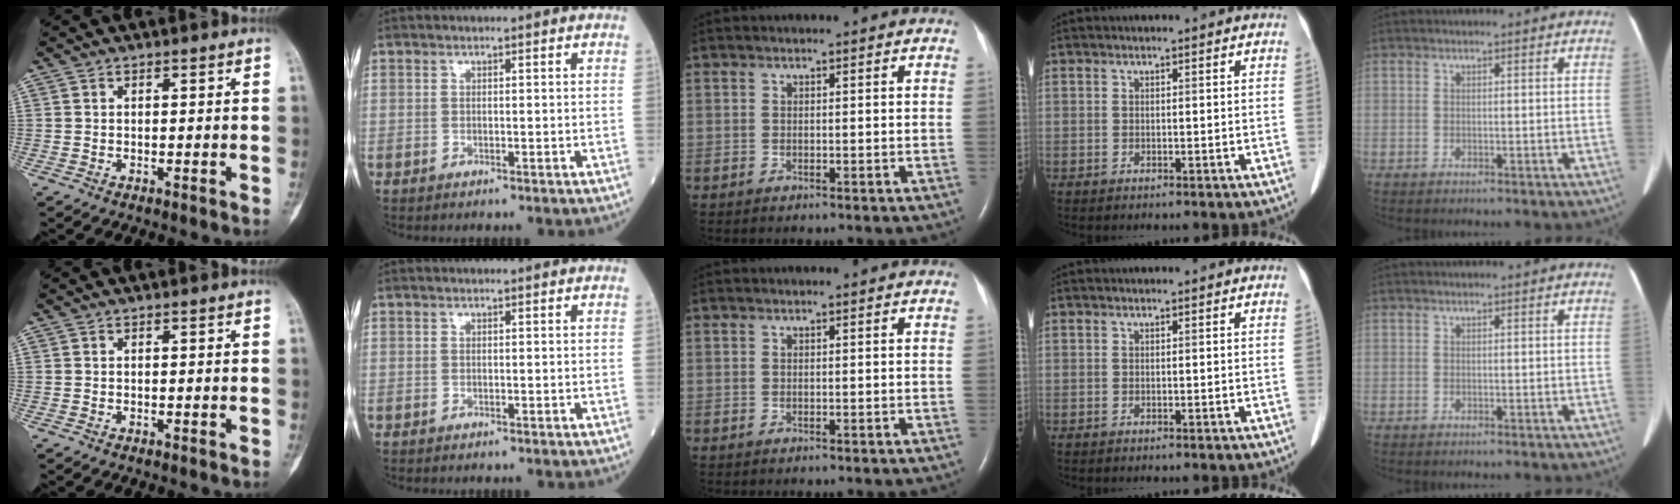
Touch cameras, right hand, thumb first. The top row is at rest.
{}